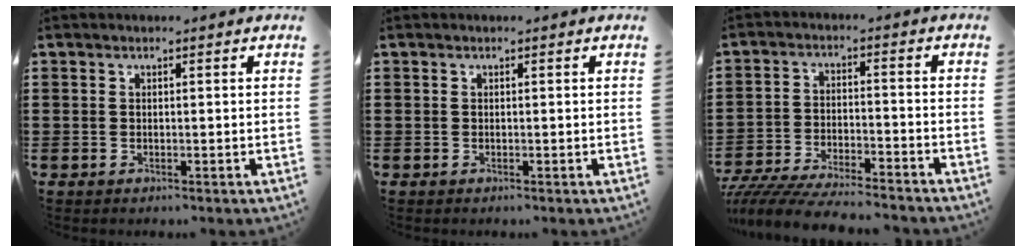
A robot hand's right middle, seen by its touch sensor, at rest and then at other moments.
{"total": 0.0}
{"total": 7.2, "force": [-6.9, 0.5, 1.7], "torque": [-0.038, 0.002, -0.136]}